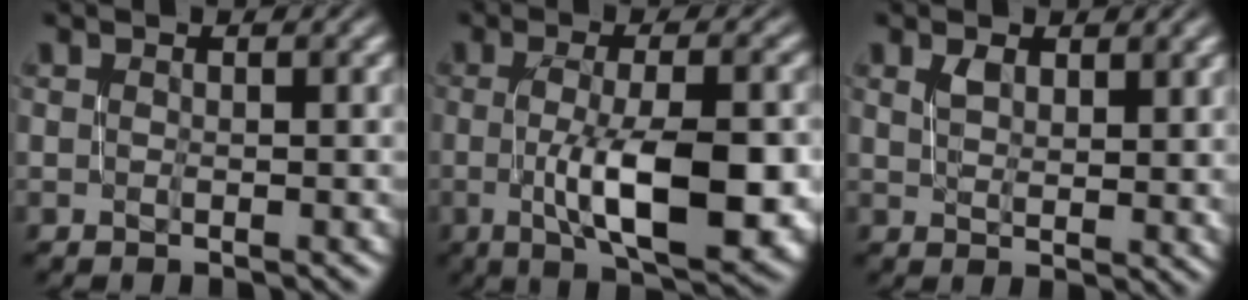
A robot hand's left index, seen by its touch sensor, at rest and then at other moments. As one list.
[{"total": 10.0, "force": [-1.9, 3.3, 9.2], "torque": [-0.148, -0.007, -0.025]}, {"total": 2.5, "force": [1.4, 1.0, 1.8], "torque": [-0.029, 0.001, 0.028]}]